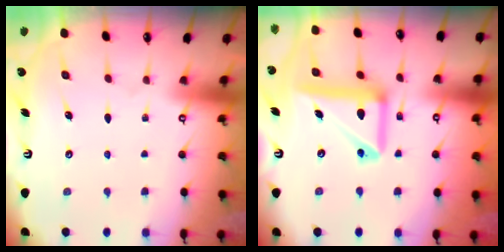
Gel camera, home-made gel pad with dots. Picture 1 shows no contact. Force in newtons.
{"total": 14.4, "press": 14.2, "slide": 2.3}